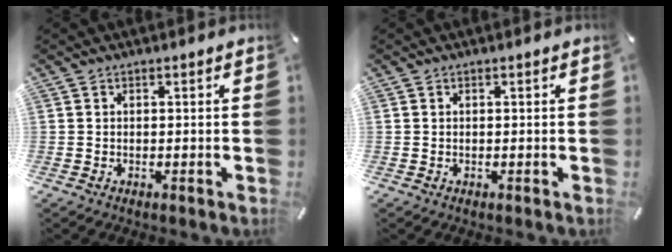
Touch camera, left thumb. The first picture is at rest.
{"total": 0.0}